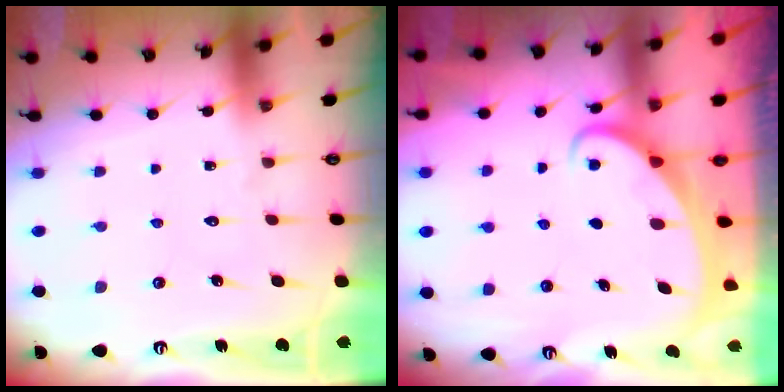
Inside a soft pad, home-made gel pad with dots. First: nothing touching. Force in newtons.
{"total": 2.0, "press": 2.0, "slide": 0.0}